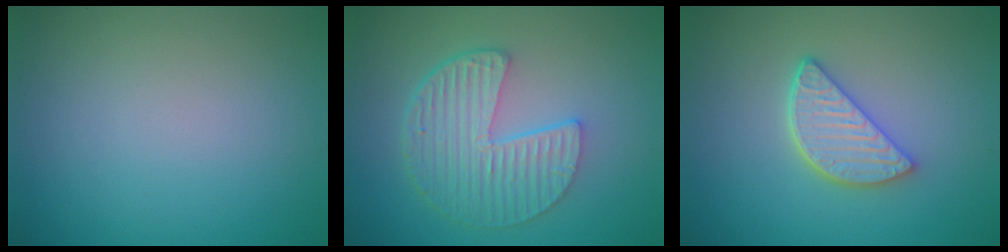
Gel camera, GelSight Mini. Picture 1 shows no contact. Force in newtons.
{"total": 5.9, "press": 4.3, "slide": 4.1}
{"total": 3.9, "press": 3.2, "slide": 2.2}